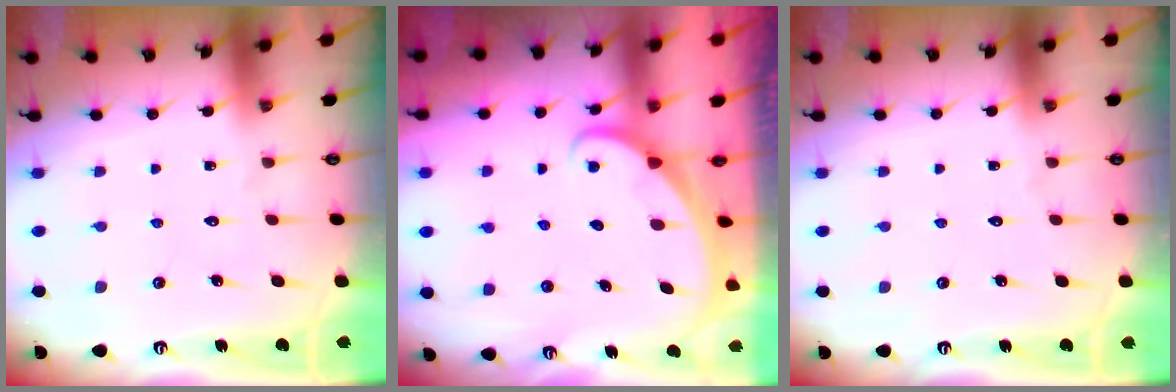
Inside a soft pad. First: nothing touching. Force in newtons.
{"total": 1.3, "press": 1.3, "slide": 0.0}
{"total": 0.0}